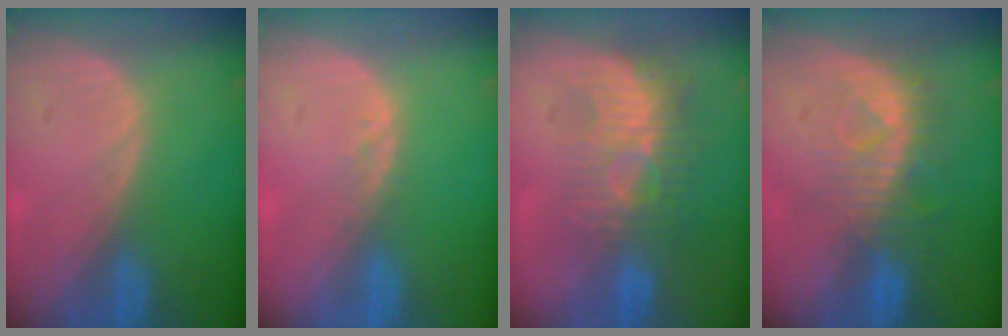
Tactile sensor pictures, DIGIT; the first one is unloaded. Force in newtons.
{"total": 1.0, "press": 1.0, "slide": 0.2}
{"total": 8.7, "press": 8.0, "slide": 3.4}
{"total": 8.2, "press": 7.4, "slide": 3.6}